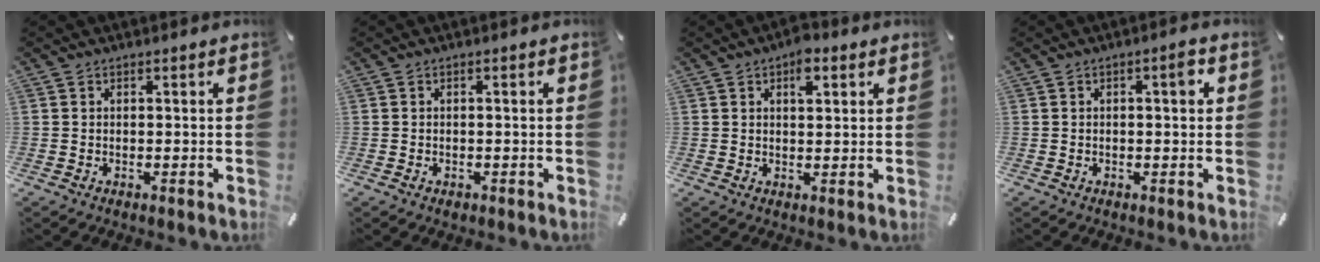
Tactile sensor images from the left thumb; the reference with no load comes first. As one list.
[{"total": 1.4, "force": [-0.6, 0.7, 1.1], "torque": [-0.019, 0.001, -0.011]}, {"total": 4.4, "force": [2.0, 2.1, 3.3], "torque": [-0.039, -0.006, 0.027]}, {"total": 3.4, "force": [0.6, 1.0, 3.2], "torque": [-0.039, 0.002, 0.001]}]